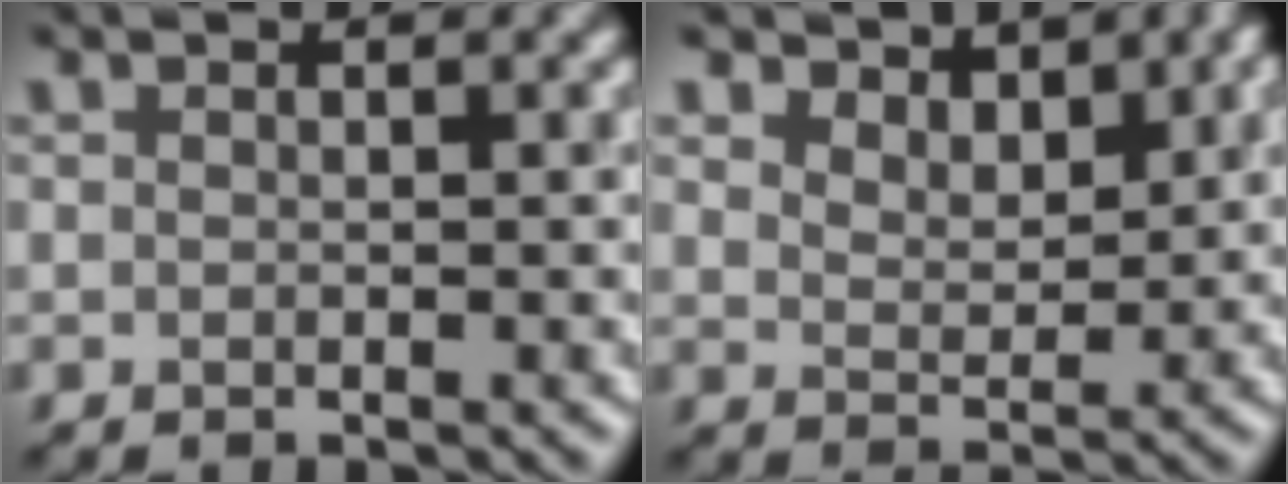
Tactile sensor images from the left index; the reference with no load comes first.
{"total": 4.0, "force": [3.8, 1.0, 0.6], "torque": [-0.050, -0.006, 0.088]}